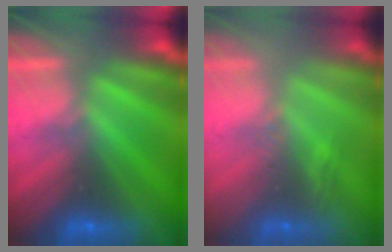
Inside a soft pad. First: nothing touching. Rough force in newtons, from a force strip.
{"total": 2.8}